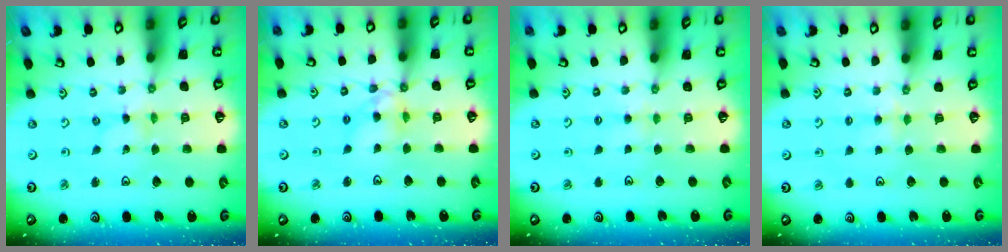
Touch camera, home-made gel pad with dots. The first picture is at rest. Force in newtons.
{"total": 9.2, "press": 9.1, "slide": 0.7}
{"total": 2.9, "press": 2.9, "slide": 0.4}
{"total": 4.6, "press": 4.6, "slide": 0.4}